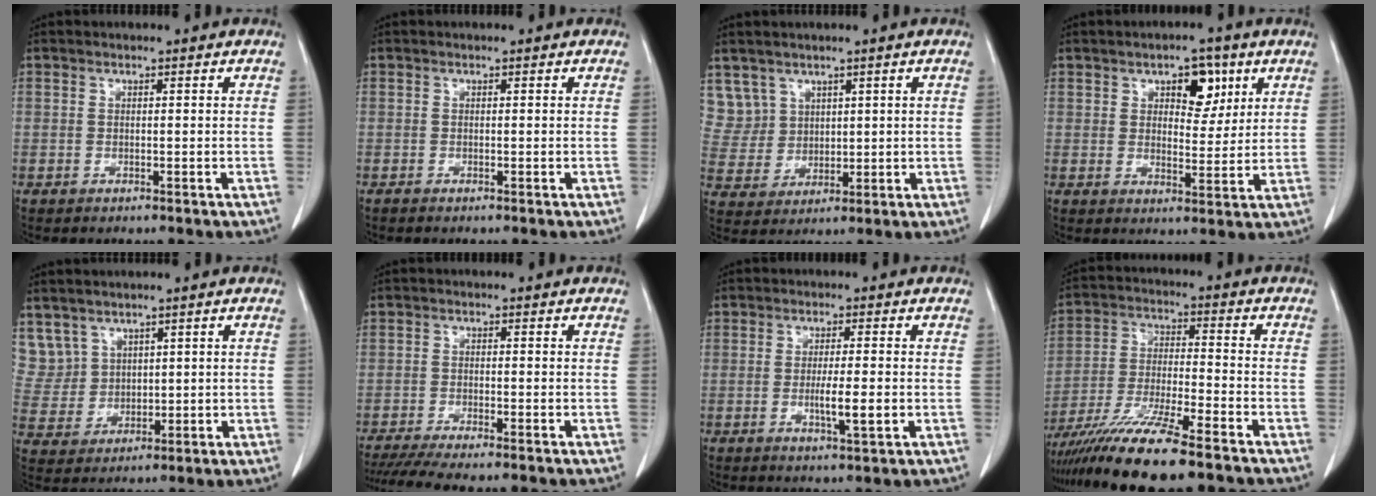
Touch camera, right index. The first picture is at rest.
{"total": 0.0}
{"total": 6.9, "force": [4.0, 5.6, -0.1], "torque": [0.003, 0.012, 0.095]}
{"total": 6.1, "force": [2.9, 3.2, 4.3], "torque": [-0.056, 0.007, 0.044]}
{"total": 8.1, "force": [4.8, 6.5, 0.6], "torque": [-0.024, 0.023, 0.119]}
{"total": 8.7, "force": [-7.4, 0.0, 4.5], "torque": [-0.061, -0.018, -0.118]}
{"total": 4.7, "force": [-1.0, 0.2, 4.6], "torque": [-0.079, -0.008, -0.013]}
{"total": 13.7, "force": [-10.7, 0.2, 8.6], "torque": [-0.162, -0.032, -0.187]}